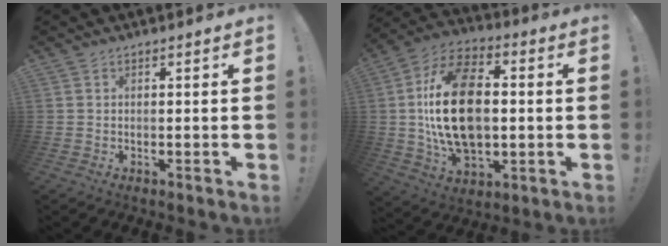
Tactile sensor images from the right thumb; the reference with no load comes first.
{"total": 24.2, "force": [0.4, 15.4, 18.7], "torque": [-0.348, 0.012, 0.012]}